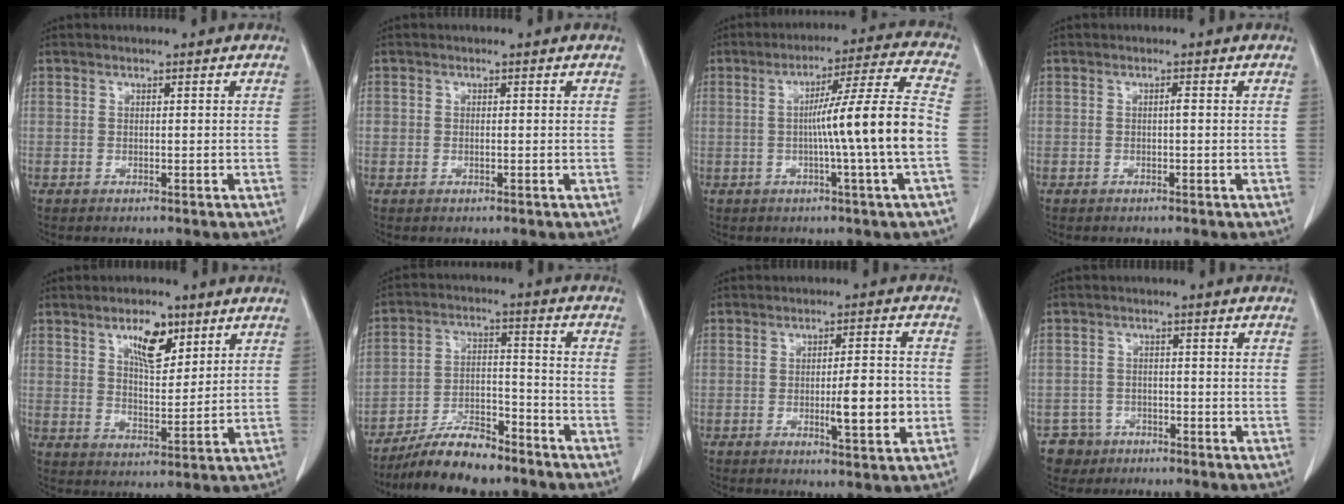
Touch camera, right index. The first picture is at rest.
{"total": 0.8, "force": [0.0, 0.6, 0.6], "torque": [-0.013, 0.005, 0.001]}
{"total": 12.7, "force": [-1.8, -2.2, 12.4], "torque": [-0.195, 0.004, -0.030]}
{"total": 0.6, "force": [-0.1, 0.0, 0.6], "torque": [-0.011, 0.001, -0.002]}
{"total": 7.5, "force": [4.2, 3.0, 5.5], "torque": [-0.095, 0.003, 0.073]}
{"total": 9.9, "force": [-8.4, 2.5, 4.6], "torque": [-0.082, 0.003, -0.152]}
{"total": 6.9, "force": [-1.5, 1.0, 6.7], "torque": [-0.099, -0.004, -0.019]}
{"total": 4.3, "force": [-2.6, 3.4, -0.6], "torque": [0.014, 0.010, -0.046]}